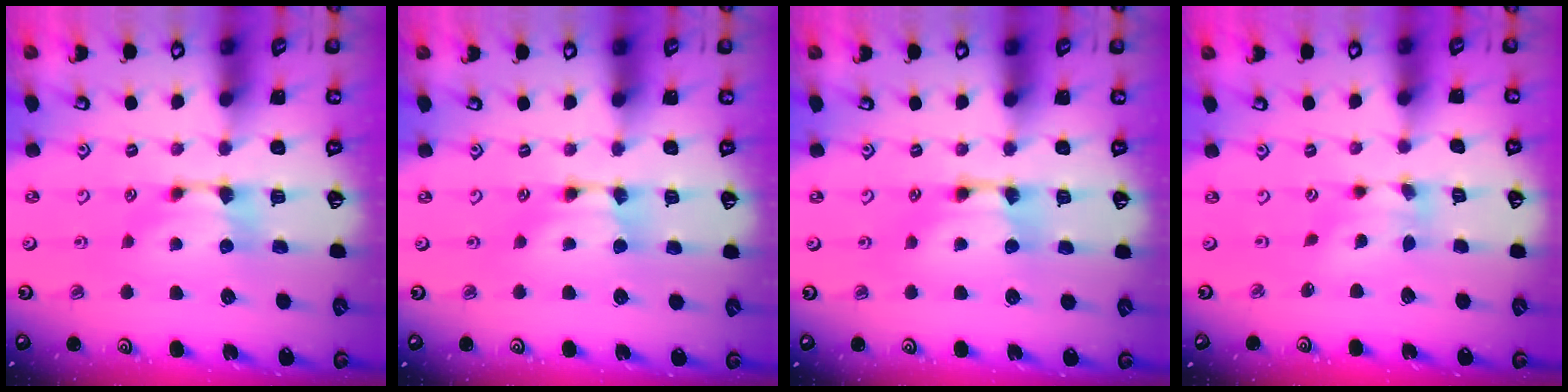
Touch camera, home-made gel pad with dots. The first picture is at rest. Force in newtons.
{"total": 1.6, "press": 1.6, "slide": 0.2}
{"total": 1.6, "press": 1.4, "slide": 0.6}
{"total": 2.6, "press": 2.1, "slide": 1.6}